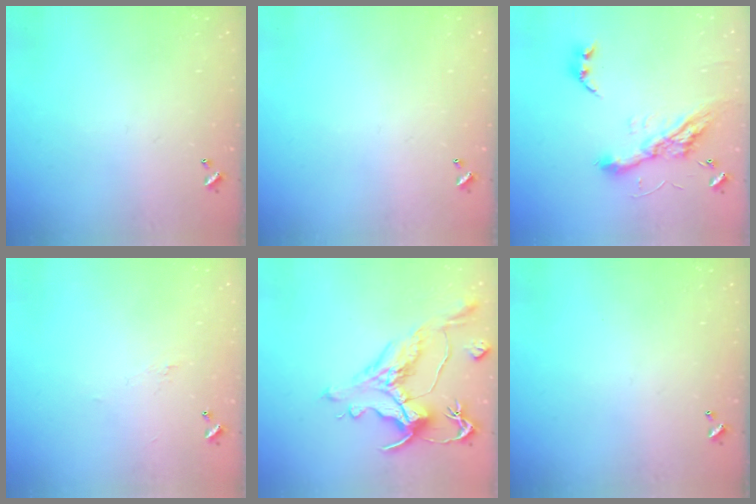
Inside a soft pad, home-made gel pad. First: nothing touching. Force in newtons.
{"total": 0.0}
{"total": 13.4, "press": 13.3, "slide": 0.8}
{"total": 1.6, "press": 1.5, "slide": 0.5}
{"total": 2.2, "press": 1.7, "slide": 1.4}
{"total": 0.0}